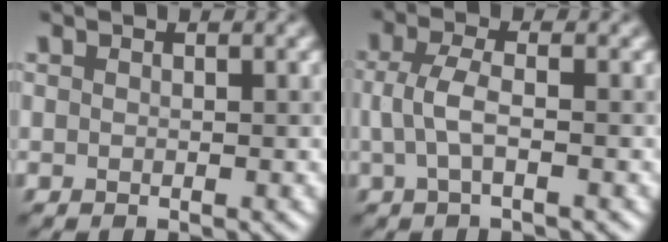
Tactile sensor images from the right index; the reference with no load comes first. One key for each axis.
{"total": 2.6, "fx": -0.3, "fy": 0.7, "fz": 2.5, "tx": -0.055, "ty": 0.003, "tz": -0.006}